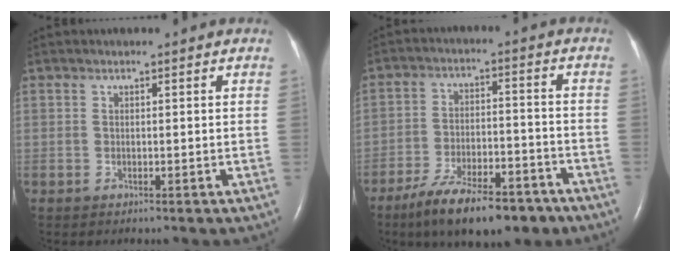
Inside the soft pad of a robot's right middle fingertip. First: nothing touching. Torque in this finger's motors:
{"motor_torque": [1.12, -1.02, 0.24, 0.14]}